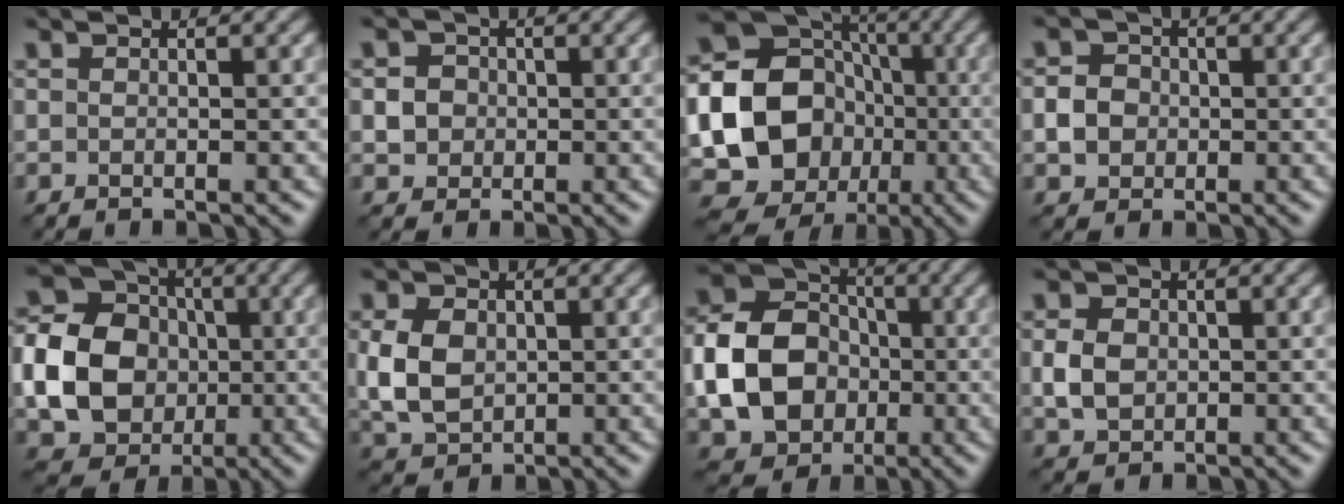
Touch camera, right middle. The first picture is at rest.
{"total": 2.8, "force": [0.3, 2.6, 1.1], "torque": [-0.011, 0.010, 0.003]}
{"total": 22.3, "force": [-2.9, 20.5, 8.4], "torque": [-0.193, 0.000, -0.083]}
{"total": 2.5, "force": [-0.4, 2.2, 1.1], "torque": [-0.017, 0.003, -0.009]}
{"total": 10.9, "force": [-0.9, 9.3, 5.5], "torque": [-0.110, -0.009, -0.029]}
{"total": 5.3, "force": [0.2, 4.0, 3.4], "torque": [-0.086, 0.001, 0.003]}
{"total": 9.3, "force": [-1.5, 7.4, 5.3], "torque": [-0.104, 0.008, -0.036]}
{"total": 2.9, "force": [0.0, 2.4, 1.7], "torque": [-0.042, 0.002, -0.003]}